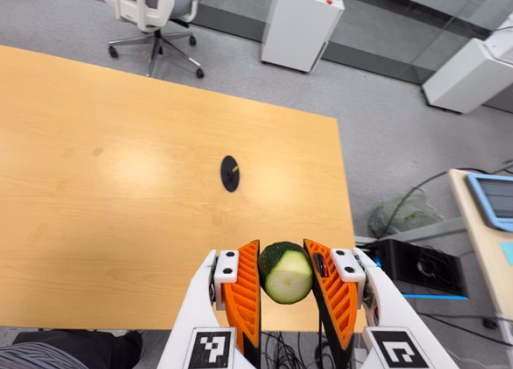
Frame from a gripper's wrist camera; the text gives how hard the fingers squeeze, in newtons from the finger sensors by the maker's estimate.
{"total": 9.6, "left": 8.9, "right": 10.3}